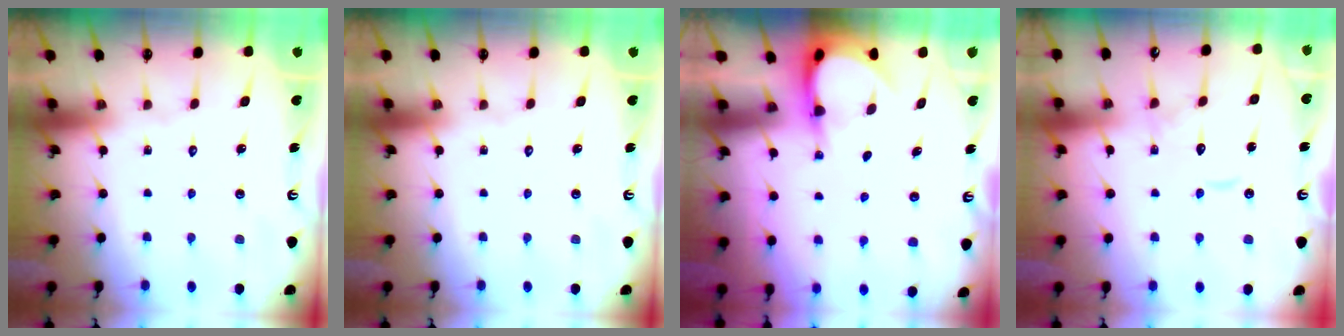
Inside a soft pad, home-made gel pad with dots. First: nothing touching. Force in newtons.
{"total": 0.0}
{"total": 3.8, "press": 3.8, "slide": 0.3}
{"total": 10.5, "press": 10.5, "slide": 0.9}